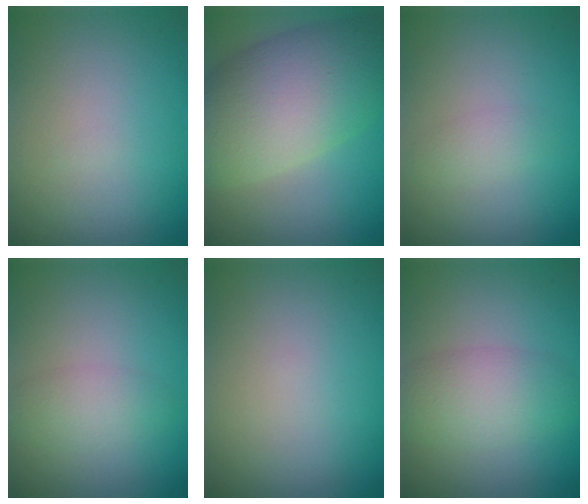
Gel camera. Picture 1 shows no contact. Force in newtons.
{"total": 10.9, "press": 10.9, "slide": 0.7}
{"total": 1.3, "press": 1.3, "slide": 0.0}
{"total": 2.3, "press": 2.3, "slide": 0.0}
{"total": 0.0}
{"total": 4.2, "press": 4.2, "slide": 0.2}